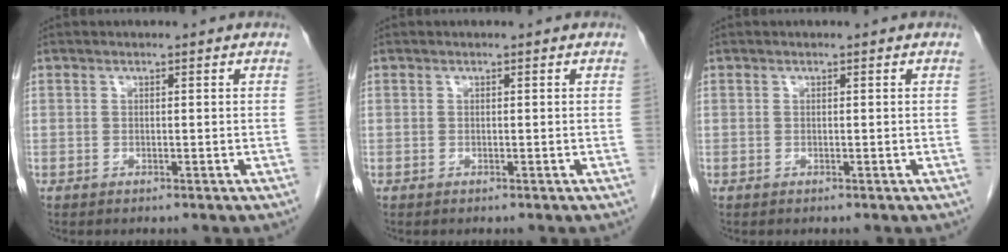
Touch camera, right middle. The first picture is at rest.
{"total": 0.0}
{"total": 0.0}